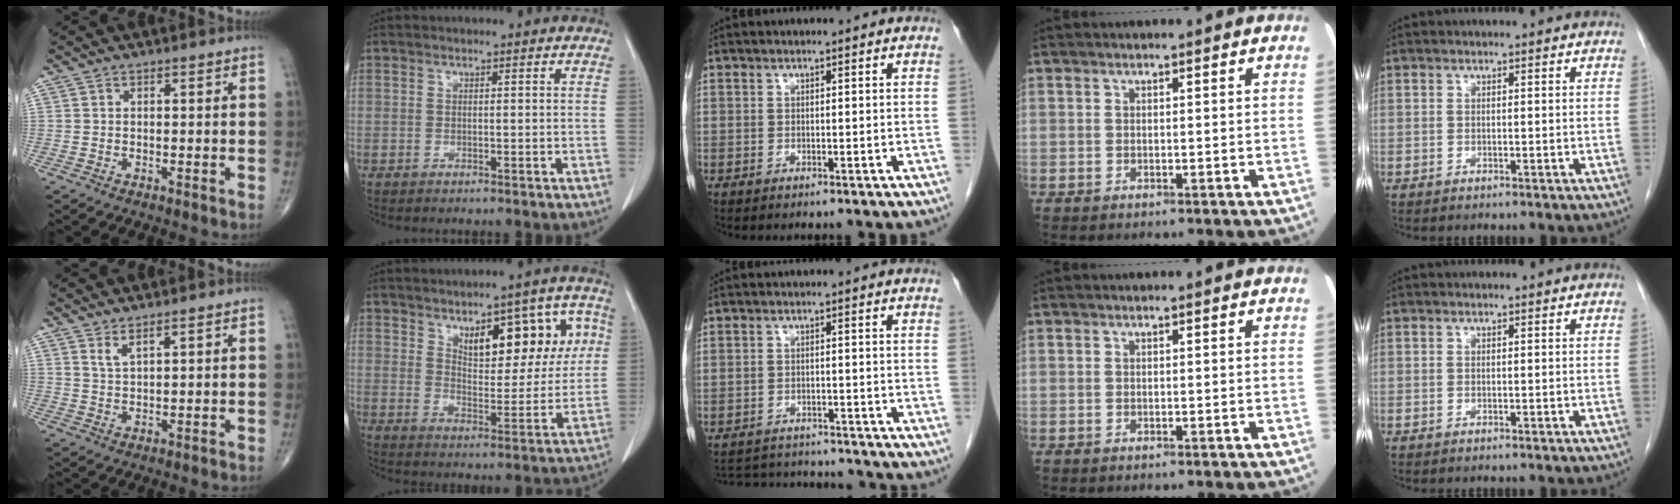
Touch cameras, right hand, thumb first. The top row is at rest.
{"thumb": {"total": 2.5, "force": [1.8, 0.5, 1.7], "torque": [-0.036, -0.016, 0.040]}, "index": {"total": 12.7, "force": [5.1, 5.4, 10.3], "torque": [-0.130, 0.023, 0.080]}, "middle": {"total": 9.8, "force": [-9.5, 1.7, 1.8], "torque": [-0.034, 0.011, -0.131]}}